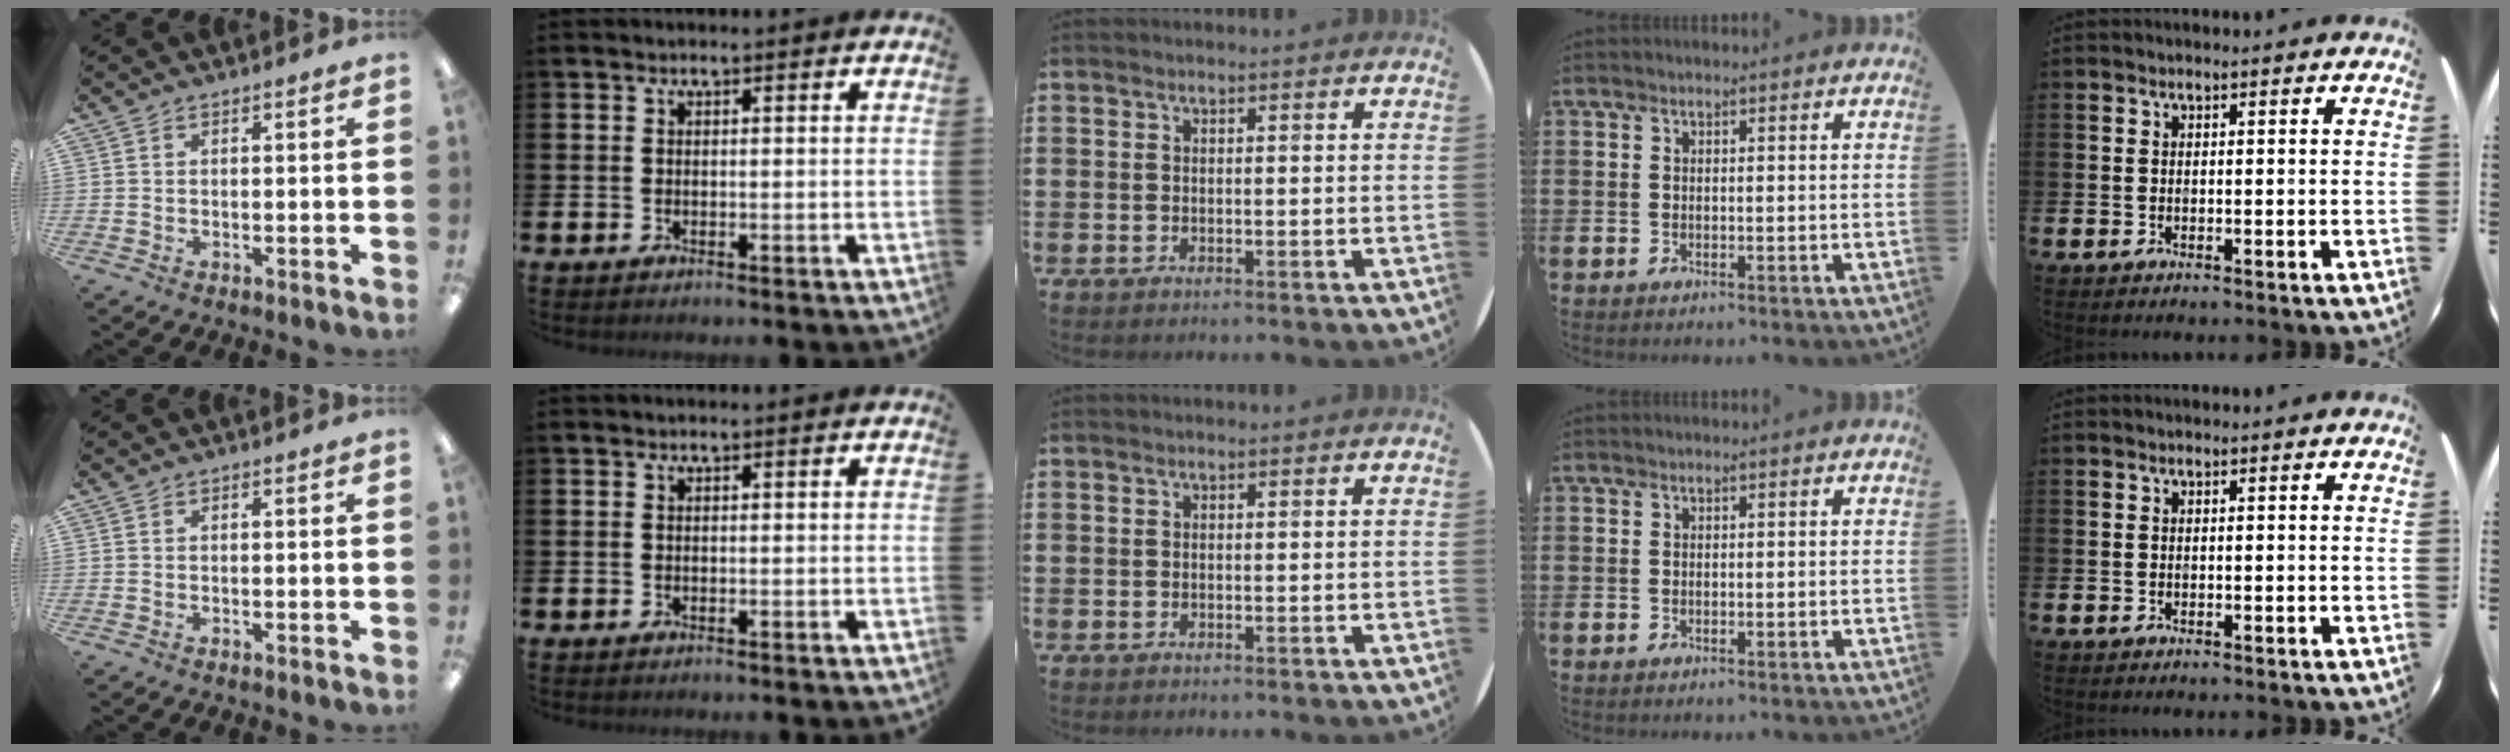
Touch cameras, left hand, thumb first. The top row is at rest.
{}